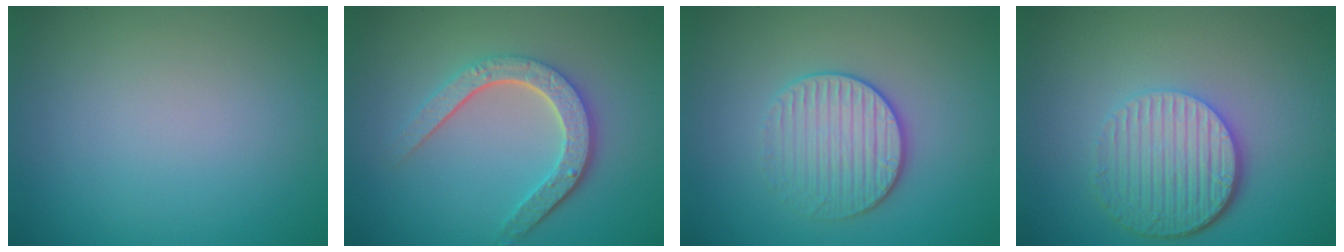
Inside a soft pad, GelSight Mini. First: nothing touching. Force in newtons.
{"total": 4.8, "press": 3.6, "slide": 3.1}
{"total": 3.3, "press": 3.1, "slide": 1.2}
{"total": 5.6, "press": 4.1, "slide": 3.9}